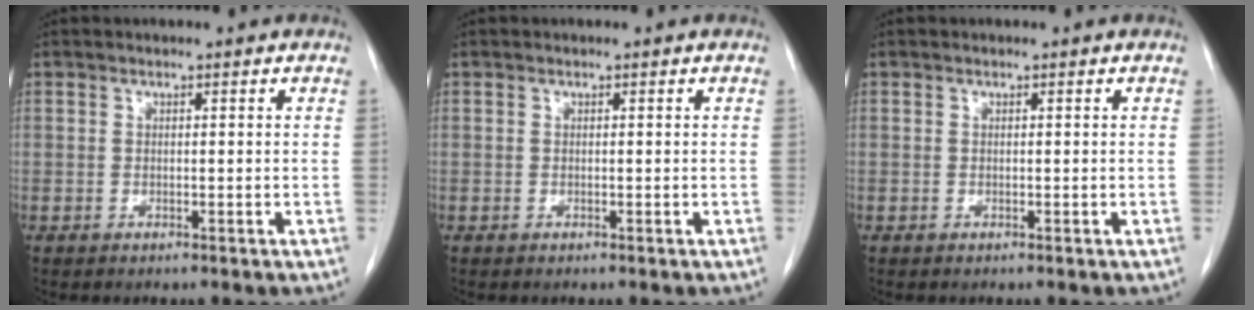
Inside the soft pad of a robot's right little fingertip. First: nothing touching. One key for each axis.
{"total": 0.0}
{"total": 0.0}